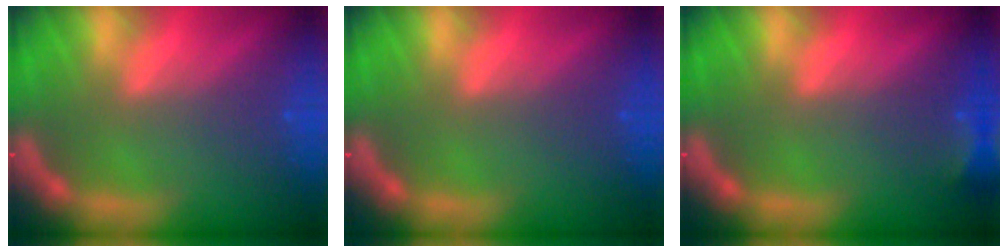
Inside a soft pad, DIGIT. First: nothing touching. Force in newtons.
{"total": 0.0}
{"total": 2.4}